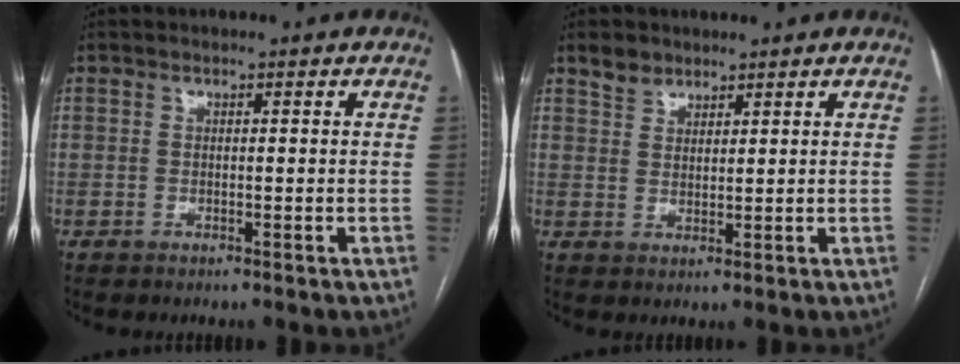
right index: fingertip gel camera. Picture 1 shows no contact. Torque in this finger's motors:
{"motor_torque": [-0.01, 0.06, 0.03, 0.02]}